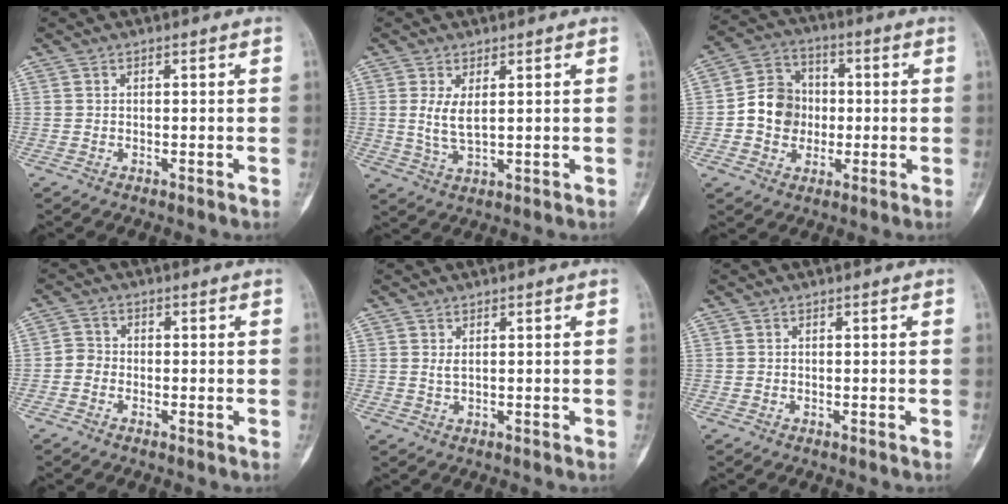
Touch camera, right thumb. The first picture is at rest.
{"total": 4.6, "force": [1.0, 1.7, 4.2], "torque": [-0.089, -0.012, 0.025]}
{"total": 10.3, "force": [-0.8, 9.1, 4.8], "torque": [-0.048, 0.024, -0.024]}
{"total": 2.1, "force": [-0.9, 1.8, 0.7], "torque": [-0.004, 0.009, -0.029]}
{"total": 1.2, "force": [0.5, 0.6, 1.0], "torque": [-0.021, 0.000, 0.014]}
{"total": 0.0}